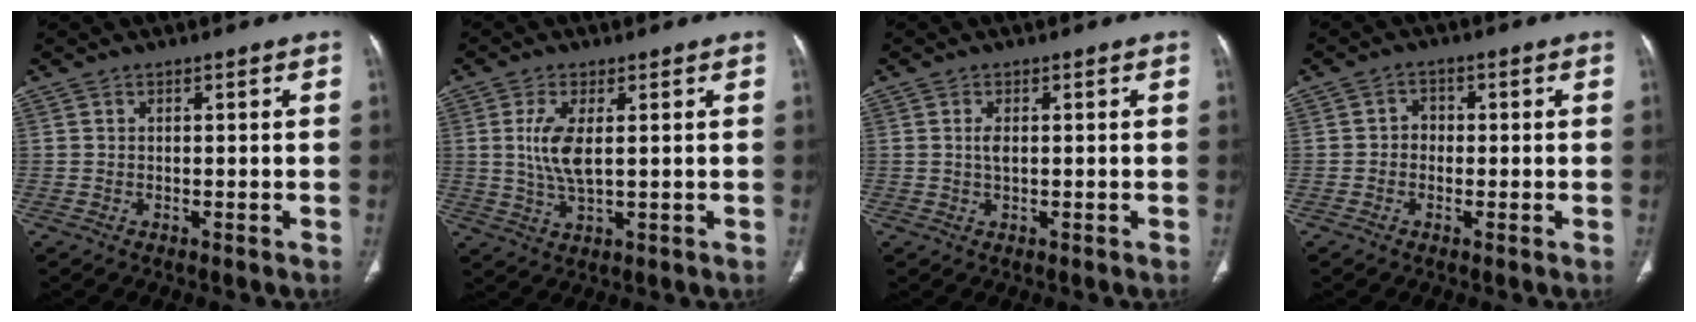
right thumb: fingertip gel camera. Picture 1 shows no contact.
{"total": 6.5, "force": [1.1, 2.5, 5.9], "torque": [-0.135, -0.011, 0.026]}
{"total": 1.7, "force": [0.3, 0.8, 1.4], "torque": [-0.030, -0.001, 0.006]}
{"total": 2.5, "force": [-0.2, 2.2, 1.1], "torque": [0.000, 0.010, -0.011]}